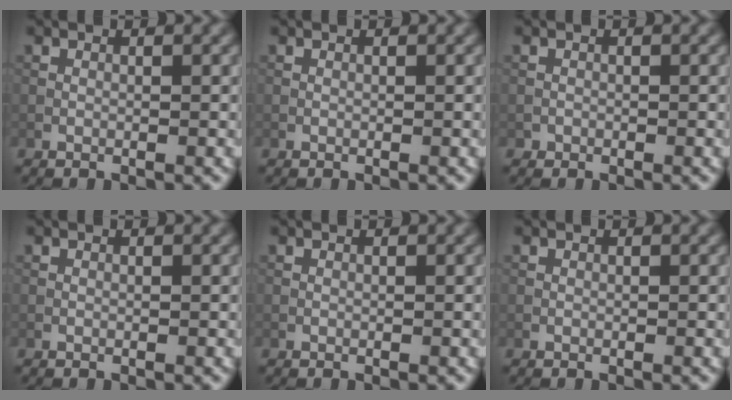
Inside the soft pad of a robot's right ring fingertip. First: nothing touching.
{"total": 0.0}
{"total": 0.5, "force": [-0.3, 0.4, -0.1], "torque": [0.005, -0.003, -0.006]}
{"total": 0.0}
{"total": 0.0}
{"total": 0.0}